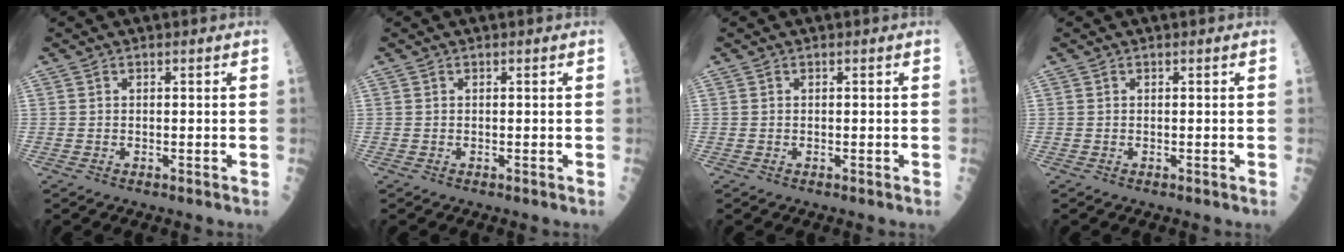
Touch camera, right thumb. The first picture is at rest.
{"total": 0.0}
{"total": 0.0}
{"total": 0.0}